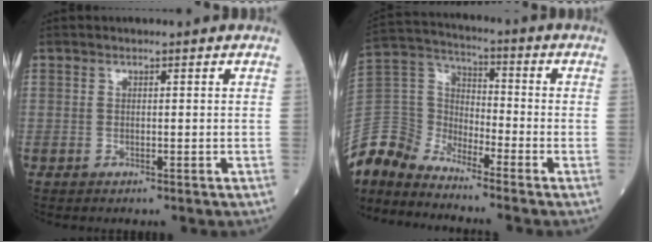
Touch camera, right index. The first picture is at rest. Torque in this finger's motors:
{"motor_torque": [0.25, -0.71, 0.04, -0.09]}